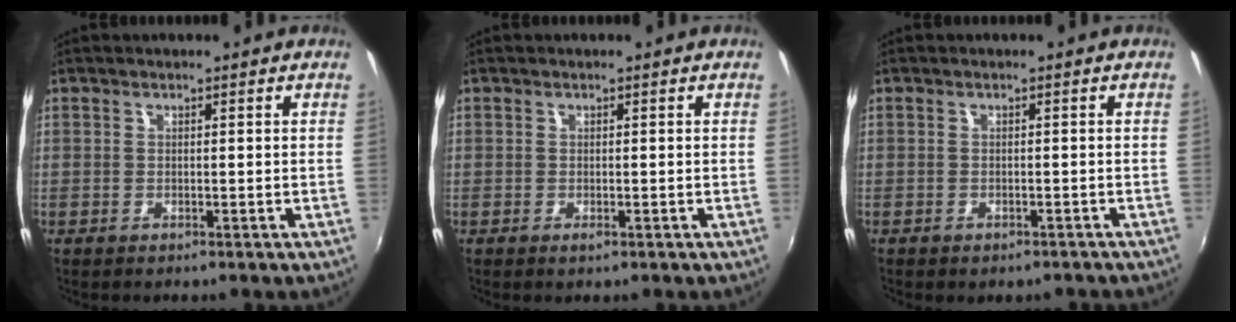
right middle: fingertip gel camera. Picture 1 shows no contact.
{"total": 0.7, "force": [-0.4, 0.3, 0.5], "torque": [-0.009, -0.003, -0.006]}
{"total": 2.9, "force": [-2.4, 1.3, 1.1], "torque": [-0.023, -0.014, -0.031]}